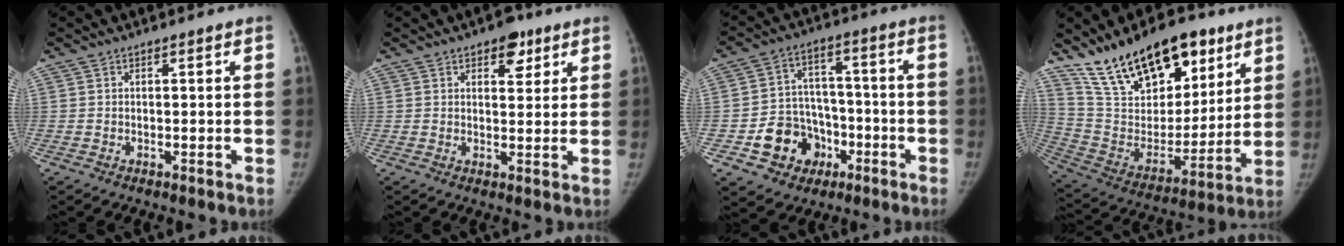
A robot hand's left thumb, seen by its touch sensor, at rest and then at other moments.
{"total": 5.4, "force": [3.1, 3.0, 3.3], "torque": [-0.016, -0.012, 0.038]}
{"total": 12.0, "force": [-4.8, 10.1, 4.3], "torque": [-0.028, 0.045, -0.068]}
{"total": 24.8, "force": [16.2, 11.9, 14.6], "torque": [-0.209, -0.056, 0.285]}